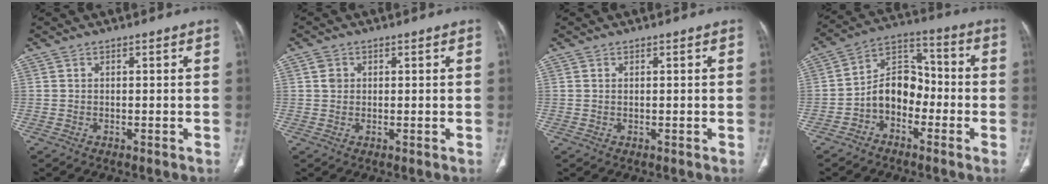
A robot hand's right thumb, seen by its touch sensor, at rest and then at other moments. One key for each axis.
{"total": 1.9, "fx": 0.5, "fy": 1.7, "fz": 0.8, "tx": -0.011, "ty": 0.000, "tz": 0.010}
{"total": 0.0}
{"total": 9.9, "fx": -3.3, "fy": 7.2, "fz": 6.0, "tx": -0.078, "ty": 0.049, "tz": -0.072}